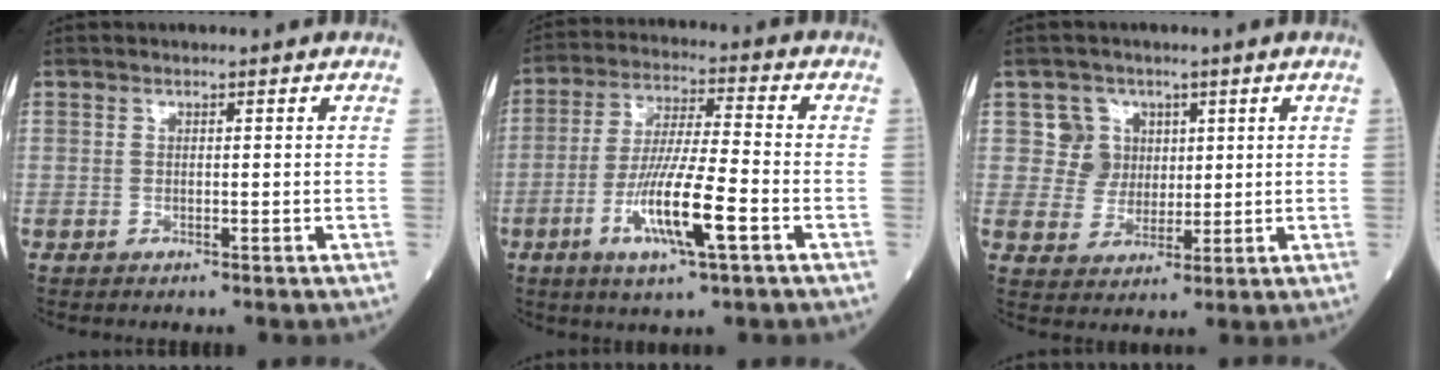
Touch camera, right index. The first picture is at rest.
{"total": 11.9, "force": [-4.3, 0.9, 11.0], "torque": [-0.212, -0.013, -0.080]}
{"total": 5.4, "force": [2.1, 5.0, 0.1], "torque": [0.001, 0.010, 0.040]}